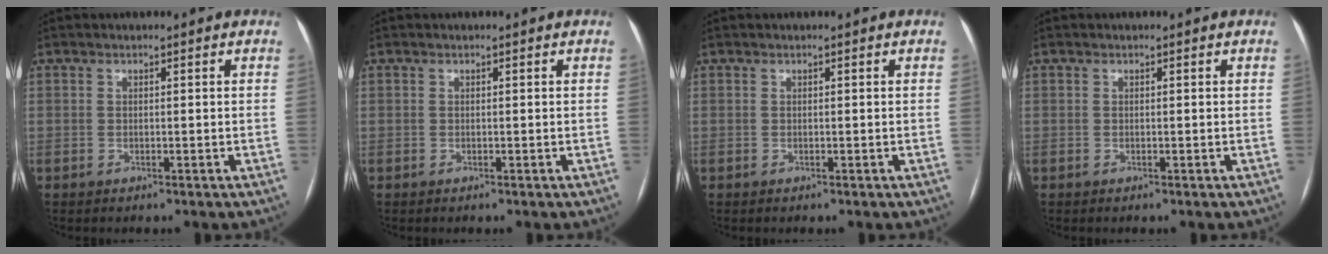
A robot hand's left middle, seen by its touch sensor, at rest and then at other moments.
{"total": 0.0}
{"total": 0.0}
{"total": 0.0}